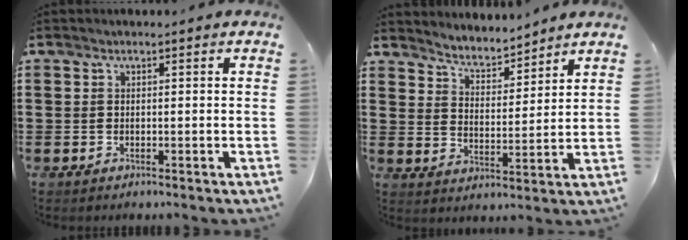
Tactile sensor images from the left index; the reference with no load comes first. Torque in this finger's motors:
{"motor_torque": [-0.21, -0.49, 0.01, 0.03]}